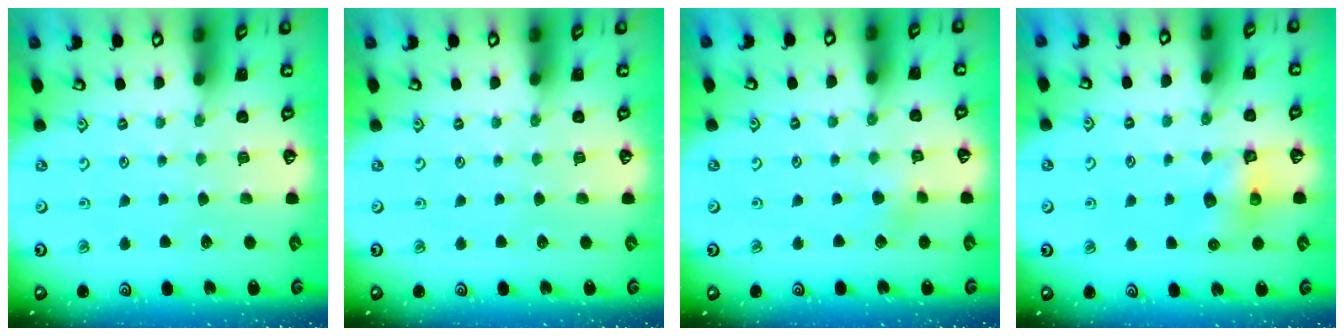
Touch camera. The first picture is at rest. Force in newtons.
{"total": 0.0}
{"total": 3.8, "press": 3.7, "slide": 0.9}
{"total": 6.7, "press": 6.7, "slide": 0.4}